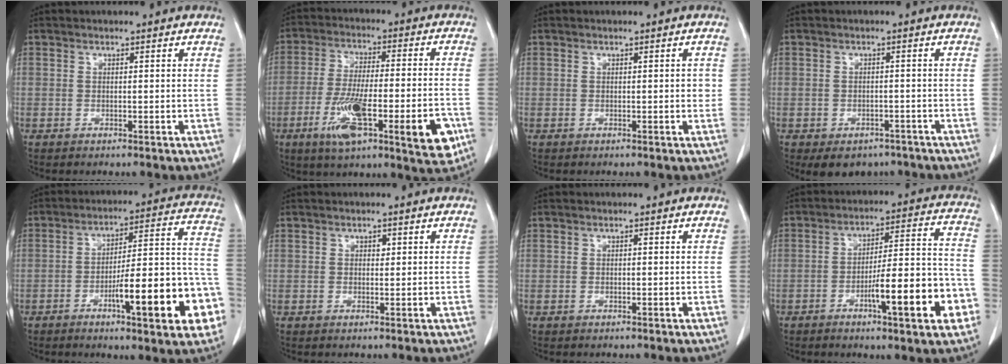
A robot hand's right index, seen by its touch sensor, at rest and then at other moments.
{"total": 18.5, "force": [-7.1, 3.4, 16.7], "torque": [-0.243, -0.010, -0.104]}
{"total": 0.9, "force": [0.0, 0.4, 0.8], "torque": [-0.009, 0.001, 0.000]}
{"total": 6.1, "force": [-4.3, 4.0, 1.5], "torque": [-0.006, 0.010, -0.054]}
{"total": 18.5, "force": [-6.9, 2.9, 16.9], "torque": [-0.184, 0.027, -0.090]}
{"total": 0.8, "force": [0.3, 0.5, 0.5], "torque": [-0.007, 0.000, 0.004]}
{"total": 0.0}
{"total": 15.0, "force": [-5.9, 2.1, 13.6], "torque": [-0.195, 0.018, -0.083]}